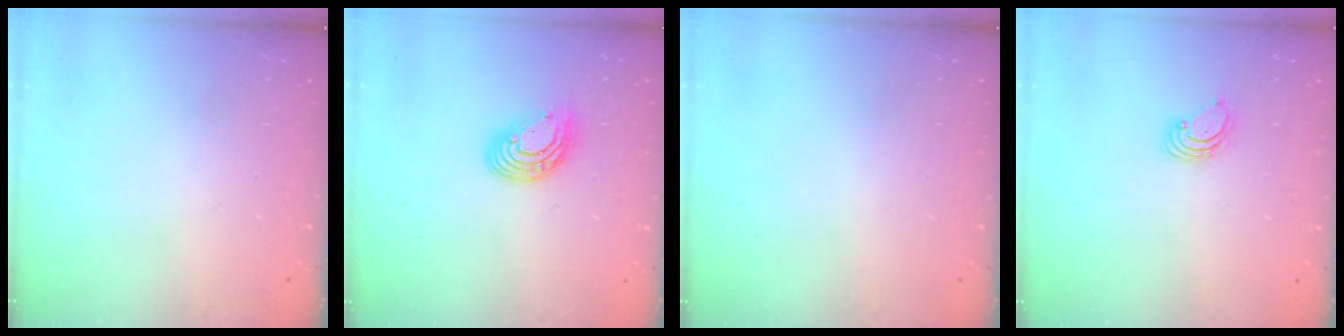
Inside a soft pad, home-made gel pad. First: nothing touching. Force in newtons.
{"total": 10.1, "press": 10.1, "slide": 0.9}
{"total": 0.0}
{"total": 1.6, "press": 1.6, "slide": 0.1}